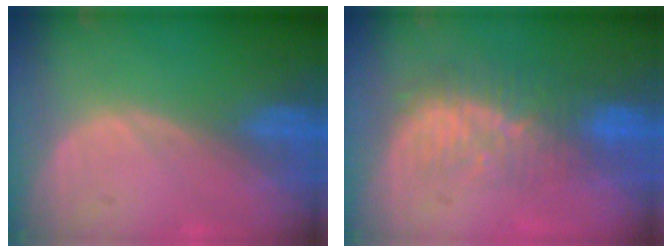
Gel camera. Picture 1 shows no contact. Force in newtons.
{"total": 8.4, "press": 7.5, "slide": 3.8}